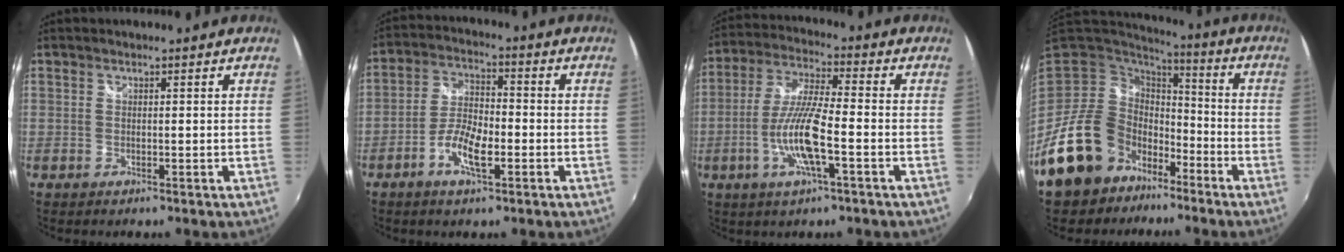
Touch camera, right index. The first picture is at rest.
{"total": 7.4, "force": [-3.4, 2.8, 6.0], "torque": [-0.125, 0.004, -0.063]}
{"total": 11.7, "force": [-3.8, 1.7, 10.9], "torque": [-0.227, -0.005, -0.073]}
{"total": 18.6, "force": [-11.1, 13.2, 6.9], "torque": [-0.177, 0.015, -0.172]}